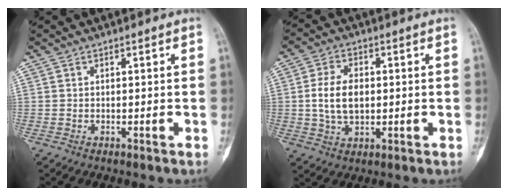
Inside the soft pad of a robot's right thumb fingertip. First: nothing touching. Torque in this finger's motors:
{"motor_torque": [0.10, 0.21, 0.58, -0.47, 0.08]}